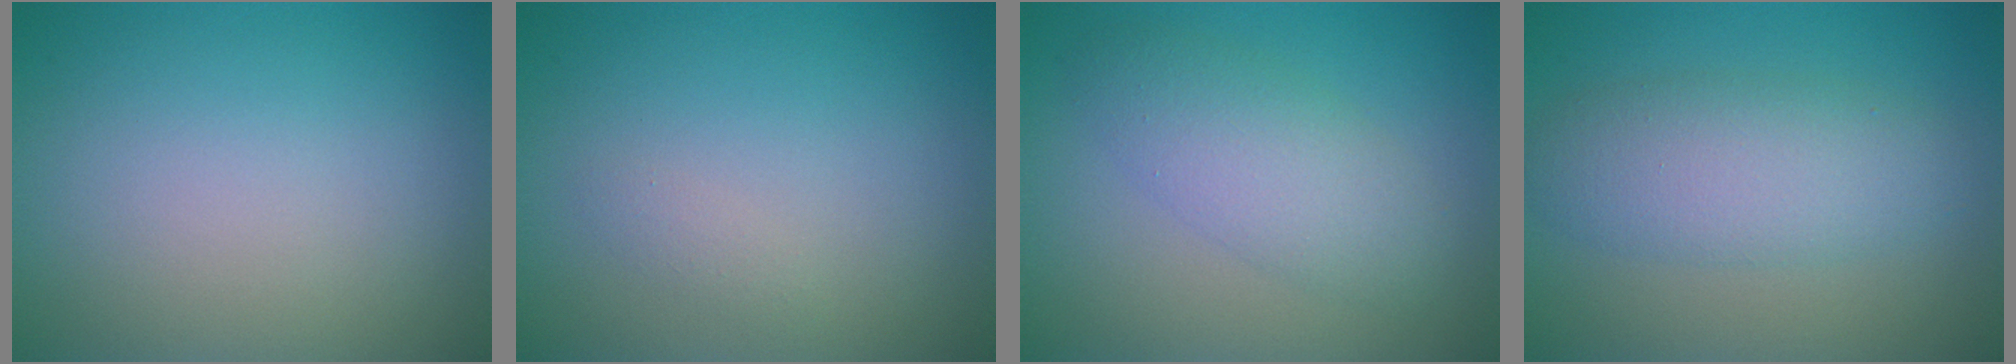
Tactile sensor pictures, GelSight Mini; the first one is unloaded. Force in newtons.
{"total": 0.7, "press": 0.7, "slide": 0.1}
{"total": 4.0, "press": 4.0, "slide": 0.2}
{"total": 4.8, "press": 4.8, "slide": 0.2}